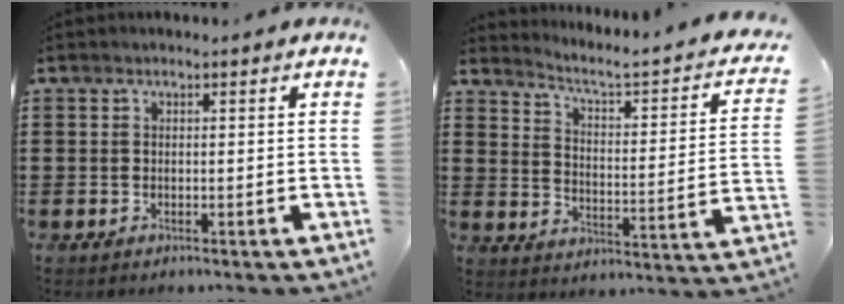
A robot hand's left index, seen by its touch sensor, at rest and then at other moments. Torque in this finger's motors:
{"motor_torque": [1.31, -0.83, -0.08, 0.00]}